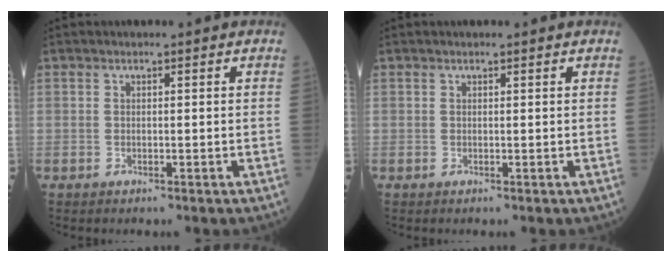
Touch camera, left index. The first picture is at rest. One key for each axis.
{"total": 1.1, "fx": 1.0, "fy": 0.1, "fz": 0.5, "tx": -0.008, "ty": 0.012, "tz": 0.016}